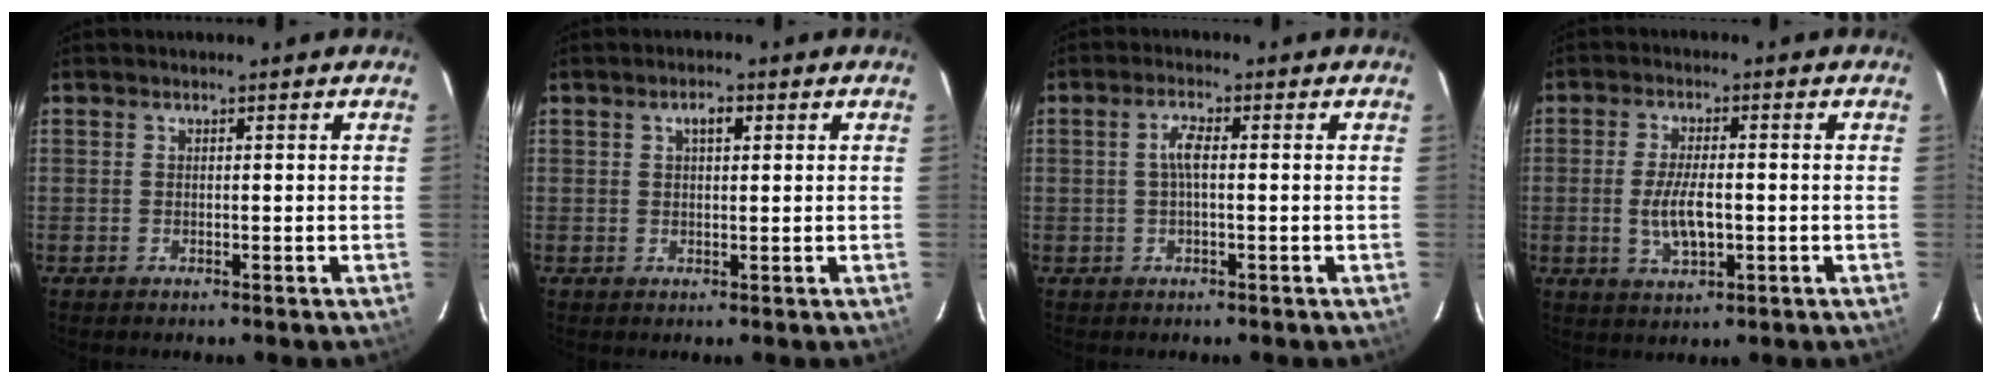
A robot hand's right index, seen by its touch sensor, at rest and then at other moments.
{"total": 2.4, "force": [0.9, 1.2, 1.9], "torque": [-0.031, 0.009, 0.015]}
{"total": 2.8, "force": [0.0, 0.8, 2.7], "torque": [-0.056, 0.007, 0.001]}
{"total": 6.5, "force": [-1.1, 2.6, 5.9], "torque": [-0.117, -0.007, -0.016]}